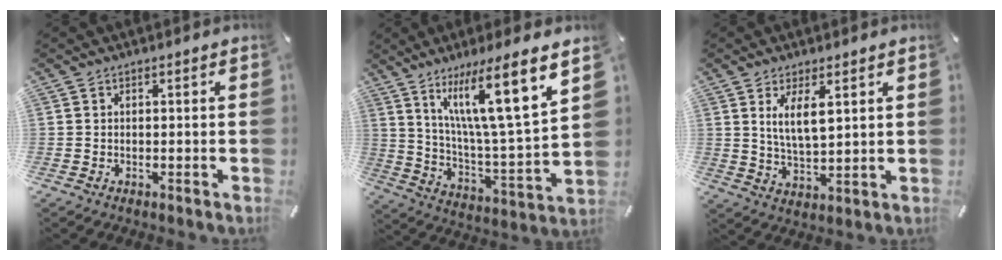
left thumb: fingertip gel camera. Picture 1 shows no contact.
{"total": 17.7, "force": [11.3, 2.8, 13.4], "torque": [-0.231, -0.061, 0.173]}
{"total": 7.0, "force": [3.2, 2.7, 5.6], "torque": [-0.111, -0.008, 0.051]}